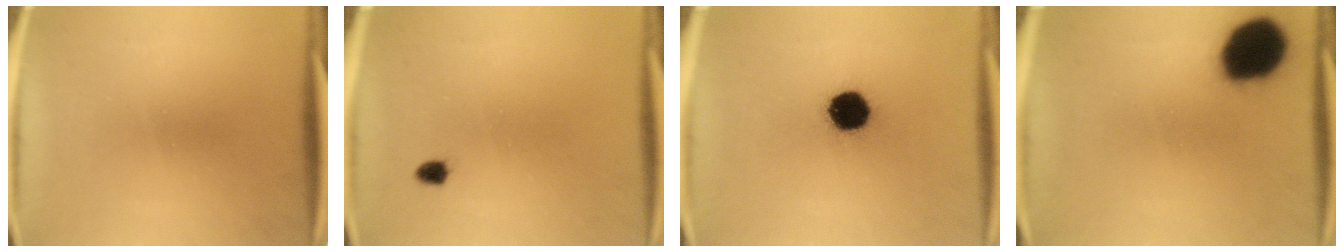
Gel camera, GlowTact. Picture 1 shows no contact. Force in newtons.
{"total": 1.2}
{"total": 11.5}
{"total": 17.8}